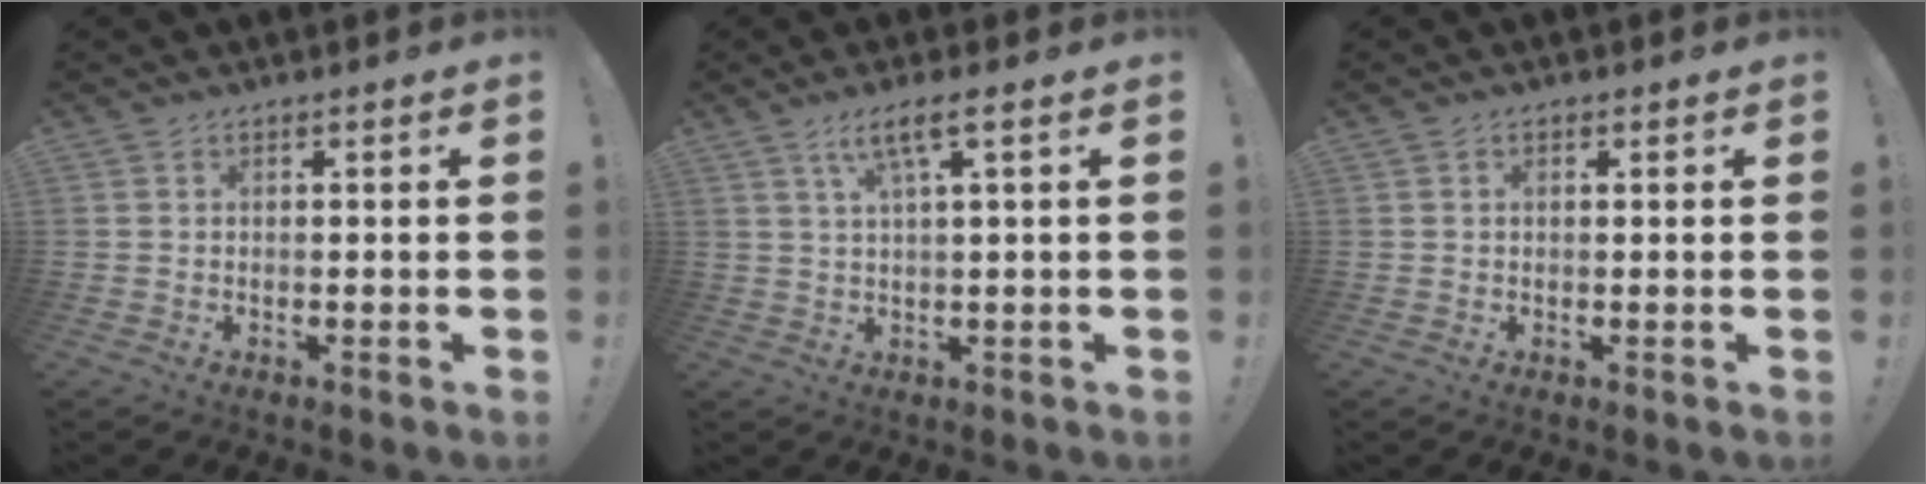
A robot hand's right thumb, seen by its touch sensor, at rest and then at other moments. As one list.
[{"total": 5.7, "force": [2.4, 0.2, 5.1], "torque": [-0.100, -0.002, 0.038]}, {"total": 0.6, "force": [0.1, 0.5, 0.3], "torque": [-0.002, 0.001, 0.001]}]